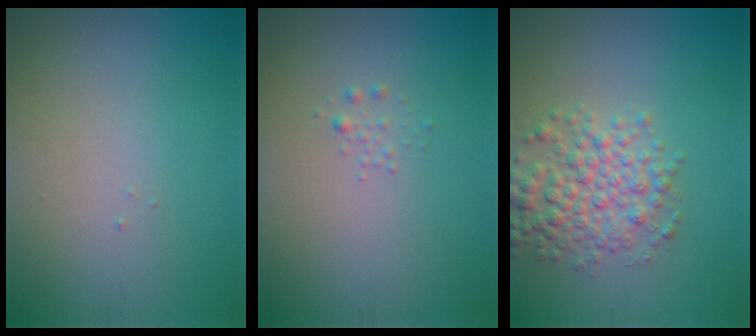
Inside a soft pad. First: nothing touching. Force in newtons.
{"total": 0.7, "press": 0.7, "slide": 0.0}
{"total": 4.3, "press": 4.3, "slide": 0.1}